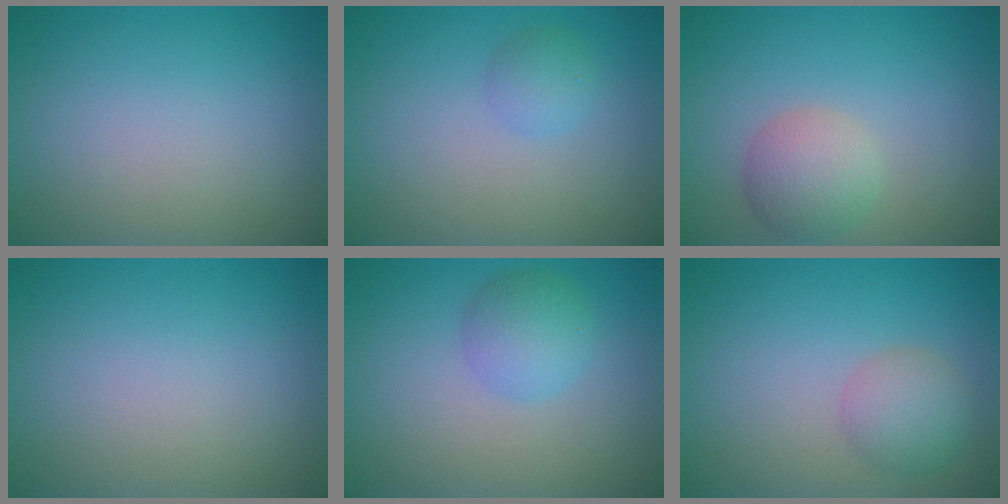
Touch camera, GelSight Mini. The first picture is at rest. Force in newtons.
{"total": 1.6, "press": 1.5, "slide": 0.1}
{"total": 3.4, "press": 3.4, "slide": 0.1}
{"total": 0.0}
{"total": 3.0, "press": 2.9, "slide": 0.2}
{"total": 2.9, "press": 2.8, "slide": 0.3}